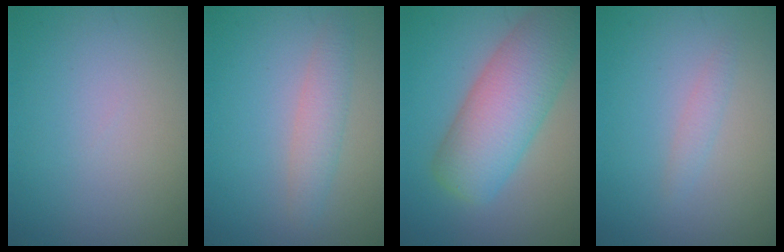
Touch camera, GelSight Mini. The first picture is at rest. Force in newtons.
{"total": 2.5, "press": 2.5, "slide": 0.1}
{"total": 8.8, "press": 8.8, "slide": 0.4}
{"total": 1.0, "press": 1.0, "slide": 0.1}